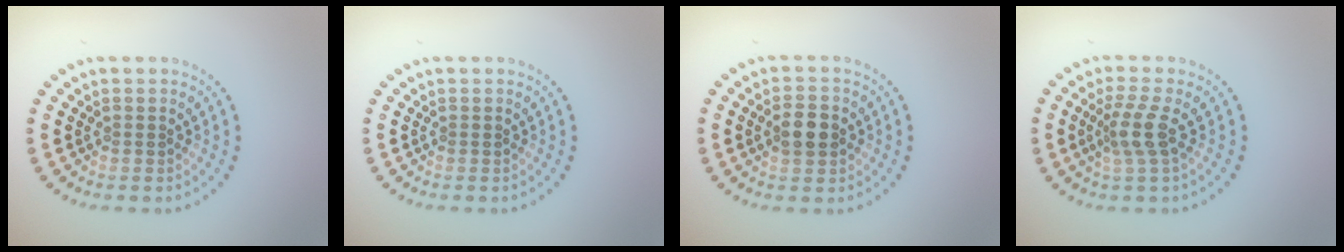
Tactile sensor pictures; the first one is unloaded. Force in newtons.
{"total": 0.0}
{"total": 3.3, "press": 3.3, "slide": 0.1}
{"total": 2.7, "press": 2.2, "slide": 1.7}